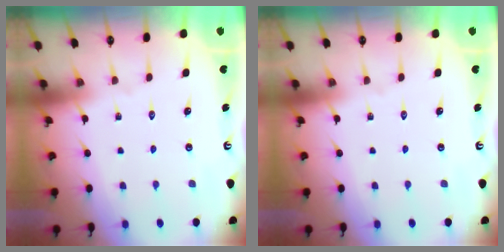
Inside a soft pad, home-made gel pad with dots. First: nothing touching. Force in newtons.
{"total": 0.0}